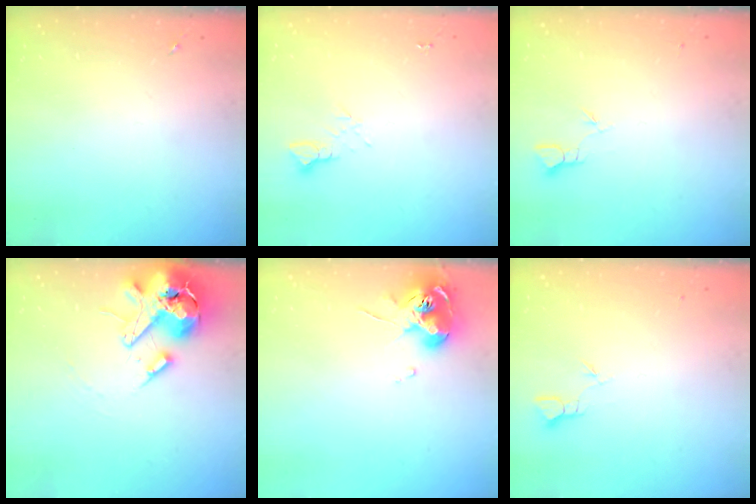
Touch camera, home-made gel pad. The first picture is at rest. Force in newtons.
{"total": 2.7, "press": 2.7, "slide": 0.2}
{"total": 2.4, "press": 2.4, "slide": 0.2}
{"total": 16.2, "press": 16.0, "slide": 2.7}
{"total": 10.4, "press": 10.3, "slide": 1.0}
{"total": 2.4, "press": 2.4, "slide": 0.2}